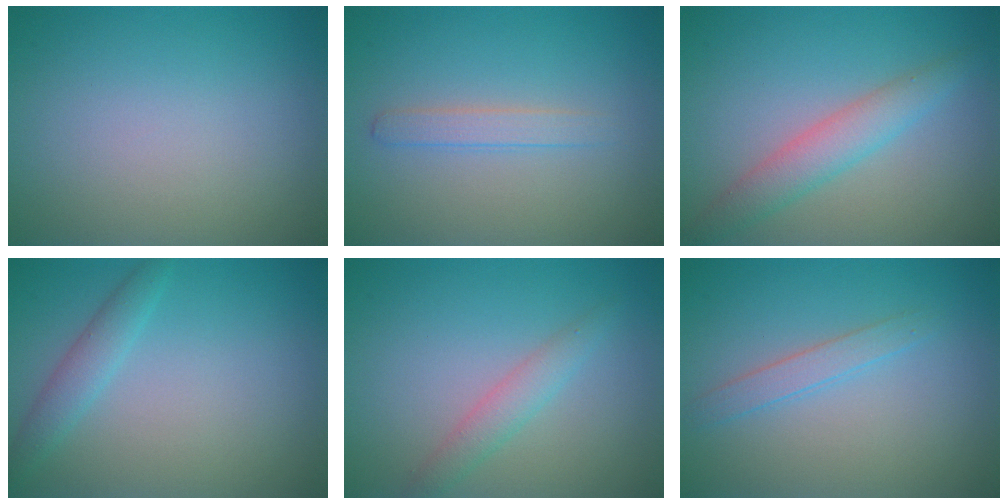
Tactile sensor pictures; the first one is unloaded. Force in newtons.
{"total": 1.6, "press": 1.6, "slide": 0.0}
{"total": 3.2, "press": 3.2, "slide": 0.1}
{"total": 2.0, "press": 2.0, "slide": 0.1}
{"total": 1.9, "press": 1.9, "slide": 0.1}
{"total": 1.6, "press": 1.6, "slide": 0.2}